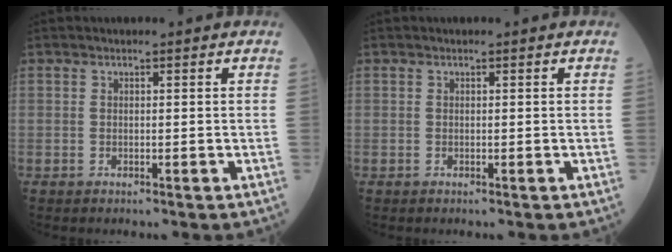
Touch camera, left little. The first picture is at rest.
{"total": 0.0}